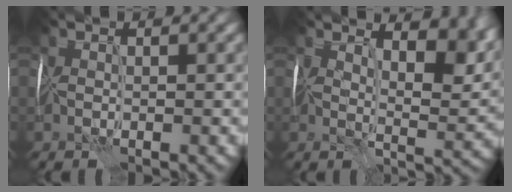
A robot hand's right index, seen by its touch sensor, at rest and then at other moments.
{"total": 9.3, "force": [5.4, 3.7, 6.7], "torque": [-0.094, 0.005, 0.075]}